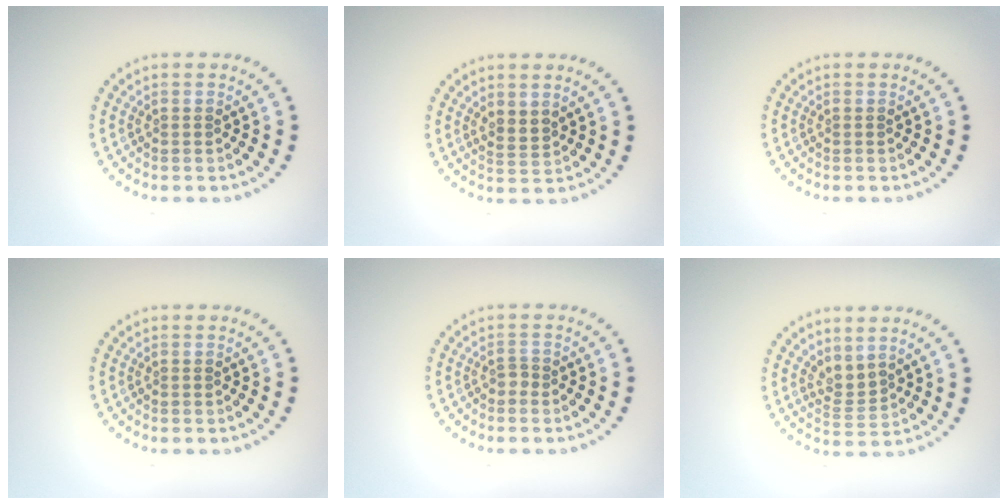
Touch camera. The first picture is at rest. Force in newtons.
{"total": 1.7, "press": 1.4, "slide": 0.9}
{"total": 0.0}
{"total": 0.0}
{"total": 0.9, "press": 0.6, "slide": 0.7}
{"total": 1.8, "press": 1.3, "slide": 1.3}